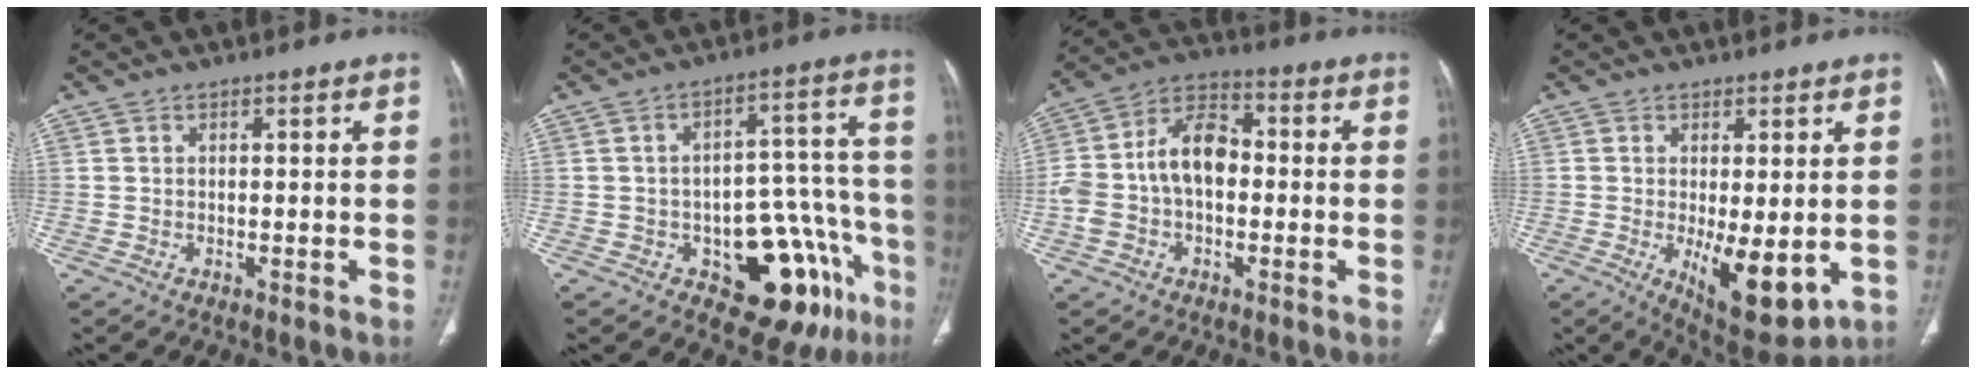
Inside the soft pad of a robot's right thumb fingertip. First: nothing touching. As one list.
[{"total": 17.8, "force": [-8.6, 8.8, 12.8], "torque": [-0.093, 0.077, -0.101]}, {"total": 12.6, "force": [-0.9, 8.2, 9.5], "torque": [-0.174, 0.044, -0.027]}, {"total": 11.0, "force": [-1.9, 4.3, 10.0], "torque": [-0.142, -0.029, -0.013]}]